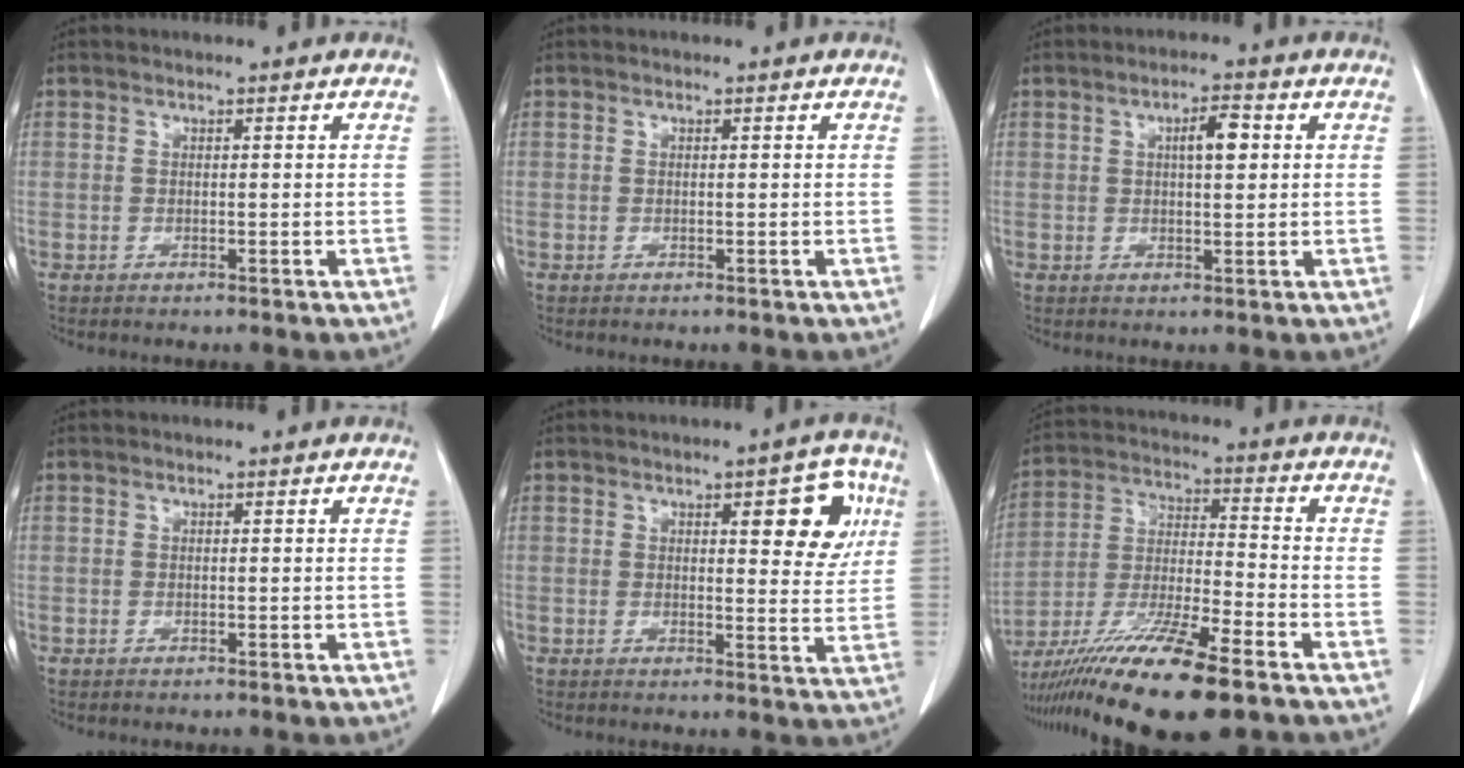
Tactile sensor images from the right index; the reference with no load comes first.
{"total": 0.0}
{"total": 4.0, "force": [1.1, 1.0, 3.8], "torque": [-0.062, 0.006, 0.016]}
{"total": 0.0}
{"total": 7.9, "force": [3.1, 2.6, 6.7], "torque": [-0.070, 0.006, 0.034]}
{"total": 17.2, "force": [-11.5, 1.4, 12.7], "torque": [-0.237, -0.039, -0.209]}